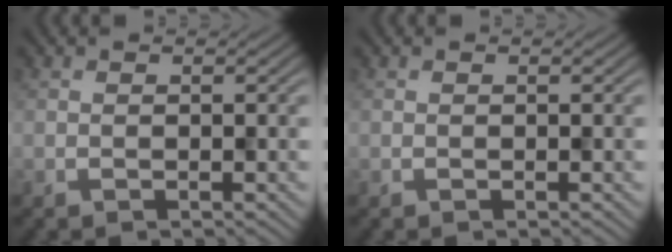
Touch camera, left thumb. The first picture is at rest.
{"total": 0.0}